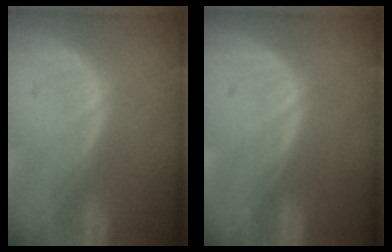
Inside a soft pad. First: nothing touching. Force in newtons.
{"total": 0.0}